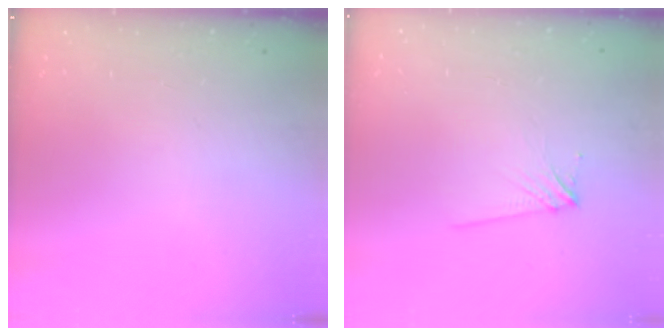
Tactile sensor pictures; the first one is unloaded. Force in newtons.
{"total": 6.5, "press": 6.4, "slide": 0.7}